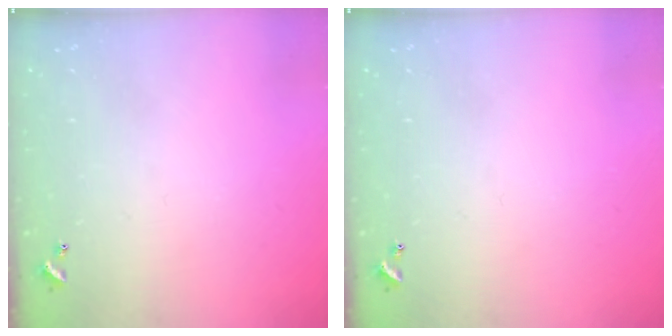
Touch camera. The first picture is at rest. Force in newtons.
{"total": 0.0}